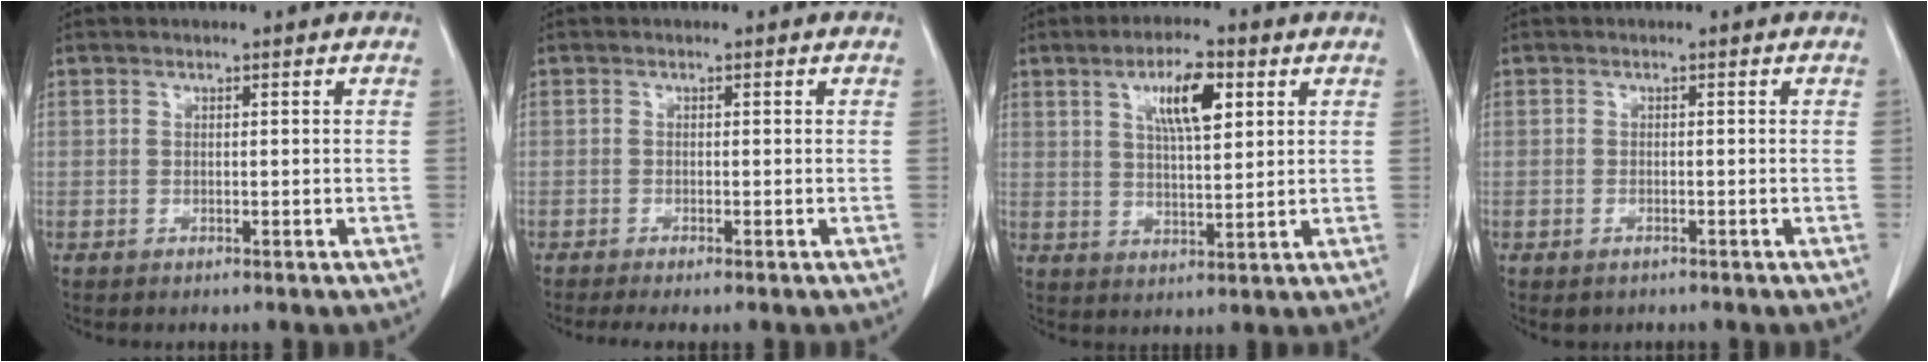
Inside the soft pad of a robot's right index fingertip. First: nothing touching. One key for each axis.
{"total": 2.8, "fx": -2.2, "fy": 0.1, "fz": 1.7, "tx": -0.023, "ty": -0.006, "tz": -0.033}
{"total": 7.7, "fx": 3.2, "fy": 2.0, "fz": 6.7, "tx": -0.119, "ty": 0.004, "tz": 0.057}
{"total": 1.1, "fx": -0.6, "fy": 0.6, "fz": 0.6, "tx": -0.012, "ty": 0.000, "tz": 0.000}